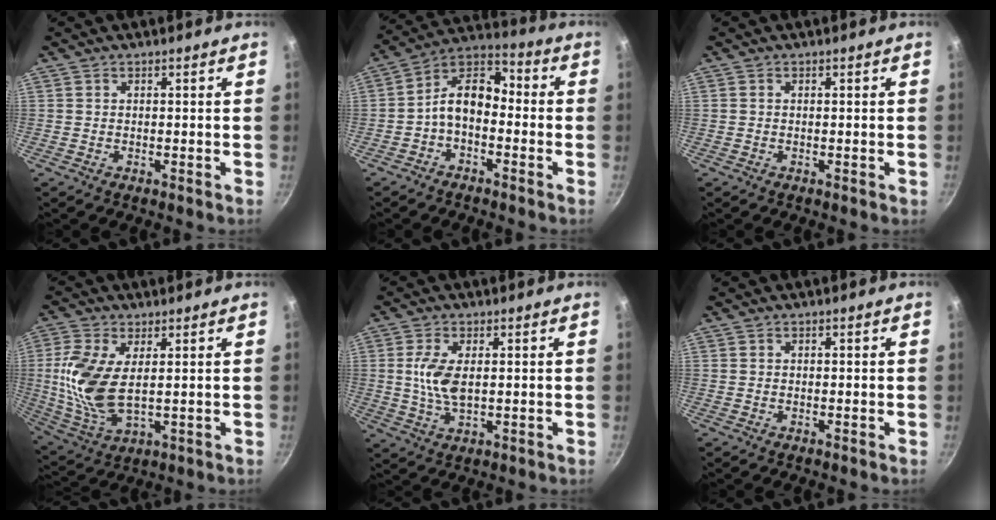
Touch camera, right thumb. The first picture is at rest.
{"total": 10.0, "force": [-2.2, 6.4, 7.3], "torque": [-0.110, 0.053, -0.060]}
{"total": 0.0}
{"total": 13.1, "force": [1.8, 6.6, 11.1], "torque": [-0.233, -0.009, 0.042]}
{"total": 6.8, "force": [0.7, 3.3, 5.9], "torque": [-0.119, -0.002, 0.015]}
{"total": 0.0}